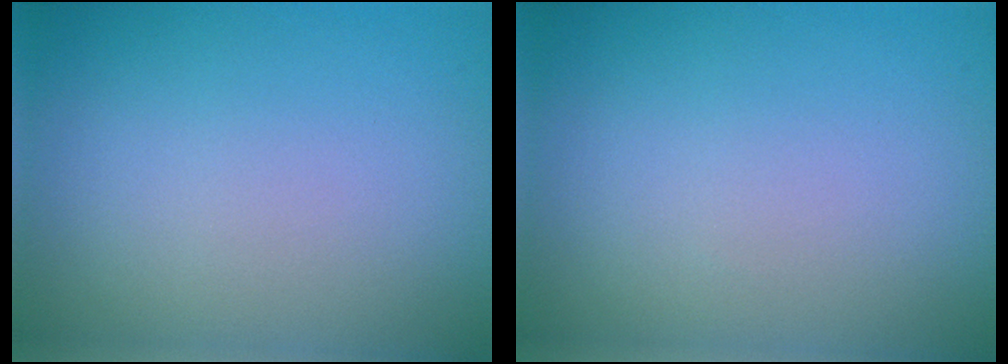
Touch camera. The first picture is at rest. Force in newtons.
{"total": 0.0}